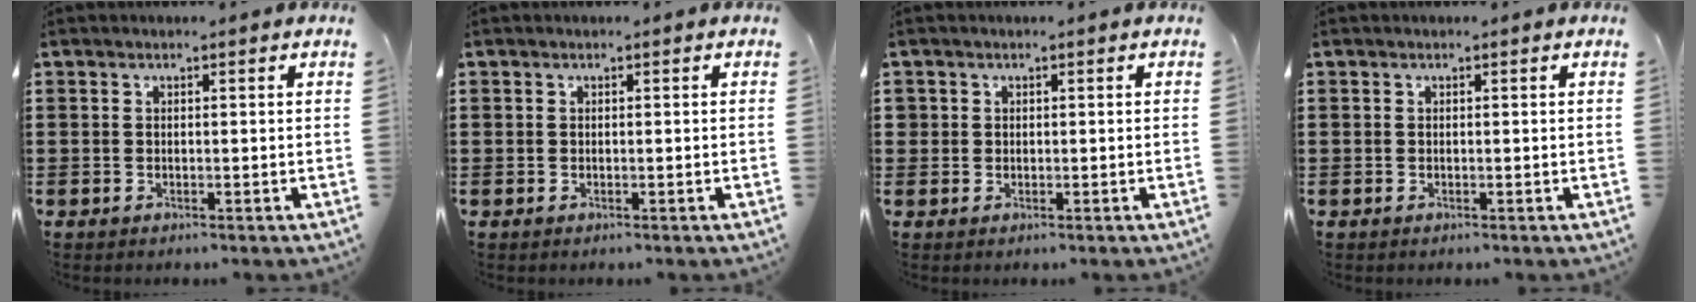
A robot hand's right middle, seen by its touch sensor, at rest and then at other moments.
{"total": 0.0}
{"total": 1.1, "force": [0.4, 1.1, 0.1], "torque": [-0.006, 0.004, 0.007]}
{"total": 0.0}